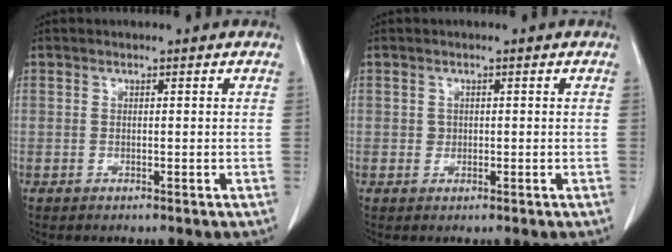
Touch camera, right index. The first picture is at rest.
{"total": 0.9, "force": [0.1, 0.9, 0.2], "torque": [-0.001, 0.002, 0.002]}